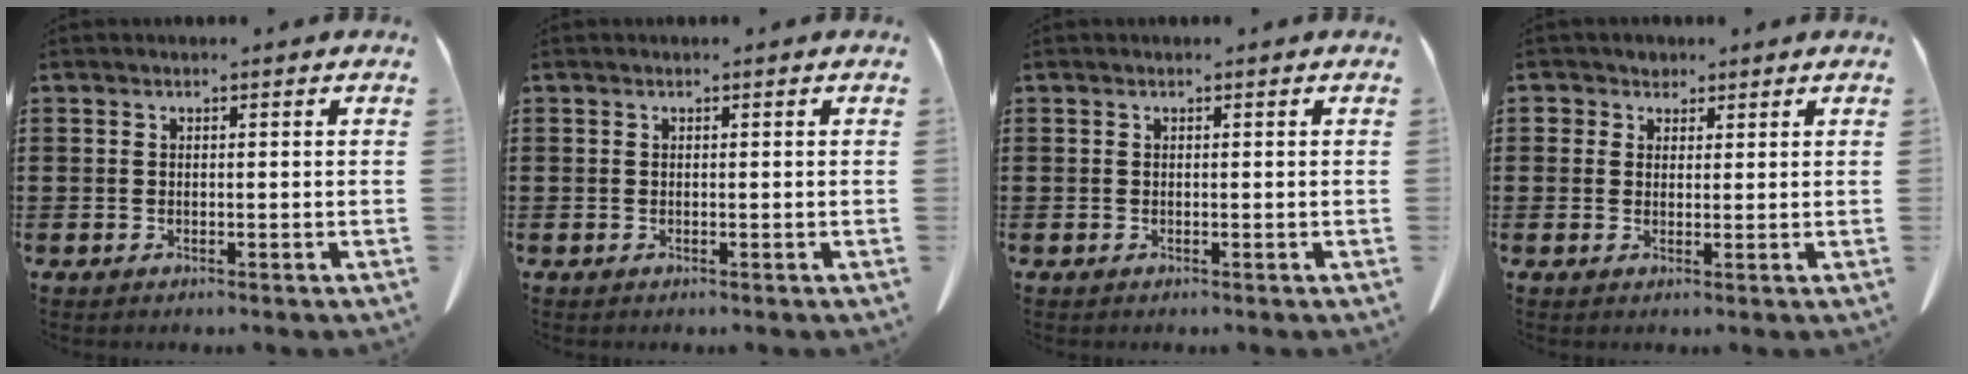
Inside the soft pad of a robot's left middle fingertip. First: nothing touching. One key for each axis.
{"total": 0.0}
{"total": 0.0}
{"total": 2.3, "fx": 1.6, "fy": 1.6, "fz": 0.3, "tx": -0.006, "ty": 0.005, "tz": 0.029}